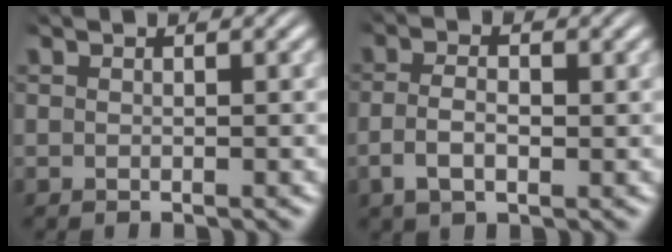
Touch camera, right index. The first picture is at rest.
{"total": 3.1, "force": [-0.7, 1.7, 2.5], "torque": [-0.055, 0.000, -0.010]}